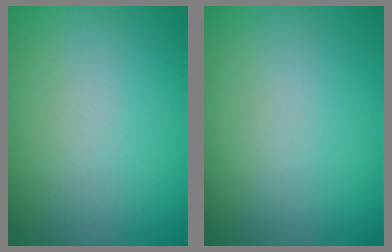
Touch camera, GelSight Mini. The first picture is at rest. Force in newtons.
{"total": 0.0}